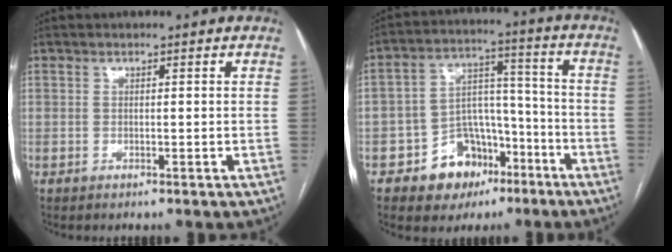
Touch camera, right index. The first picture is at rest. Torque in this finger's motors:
{"motor_torque": [-0.03, -0.09, -0.74, -0.21]}